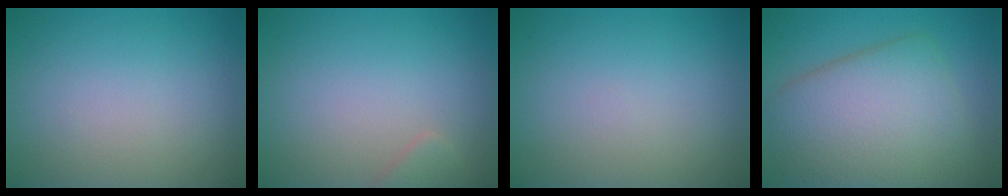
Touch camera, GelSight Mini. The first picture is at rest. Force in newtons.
{"total": 1.2, "press": 1.2, "slide": 0.0}
{"total": 0.0}
{"total": 8.6, "press": 8.6, "slide": 0.3}